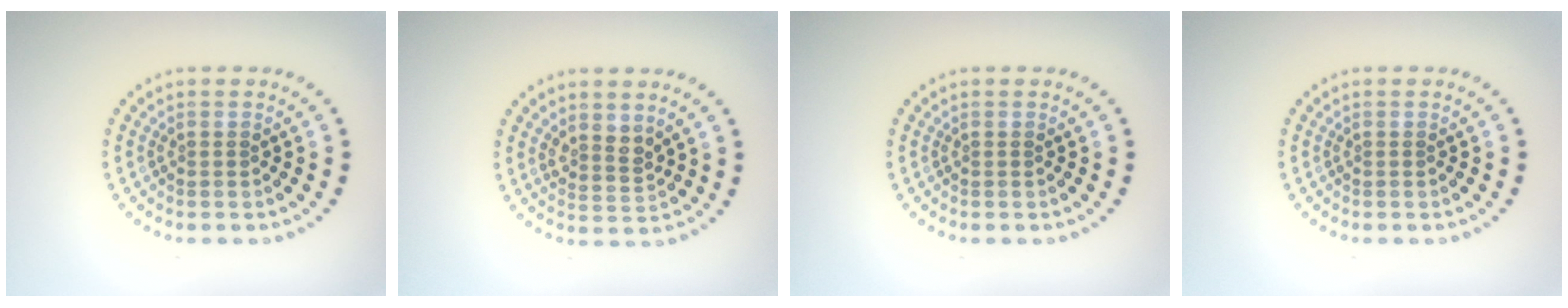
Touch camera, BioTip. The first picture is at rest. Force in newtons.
{"total": 2.0, "press": 1.7, "slide": 1.1}
{"total": 0.0}
{"total": 0.0}